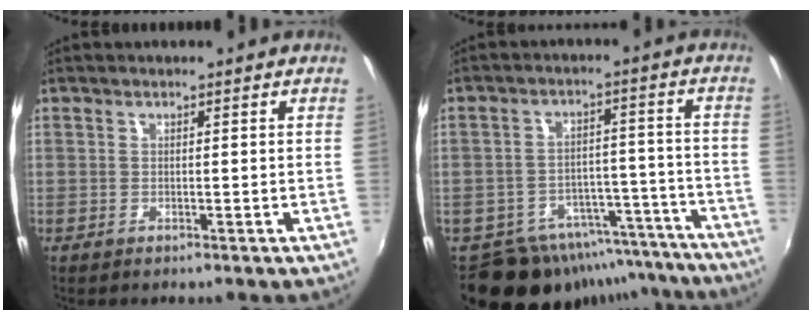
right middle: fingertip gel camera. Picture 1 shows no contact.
{"total": 17.1, "force": [-14.2, 8.1, 5.0], "torque": [-0.099, 0.030, -0.177]}